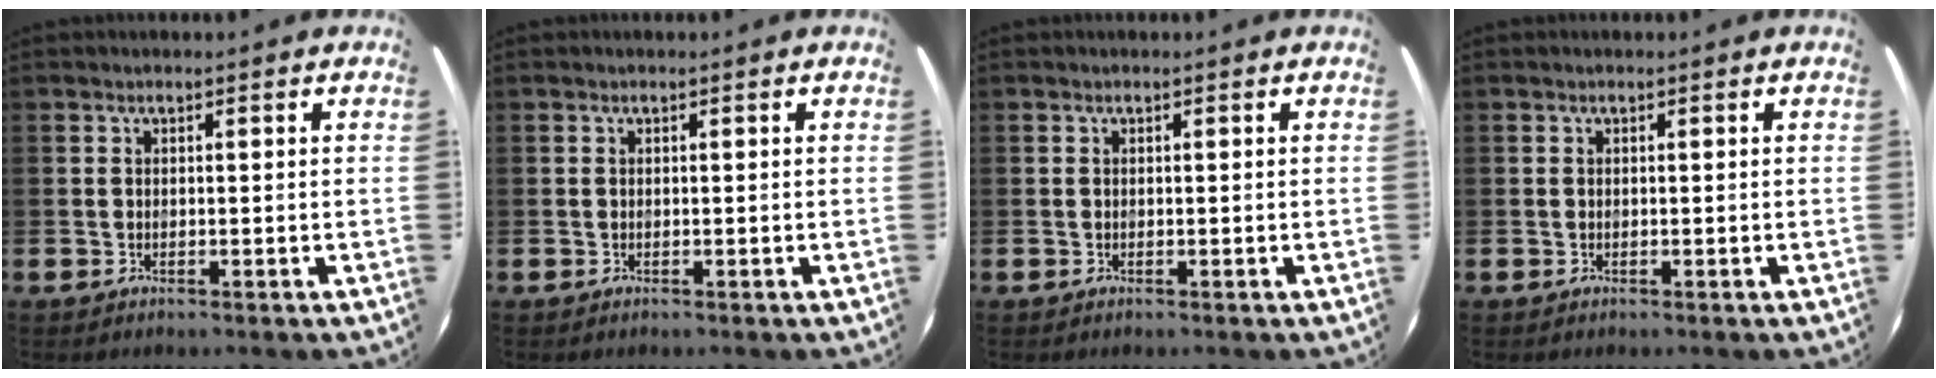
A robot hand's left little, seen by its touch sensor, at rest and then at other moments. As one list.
[{"total": 0.0}, {"total": 0.0}, {"total": 0.0}]